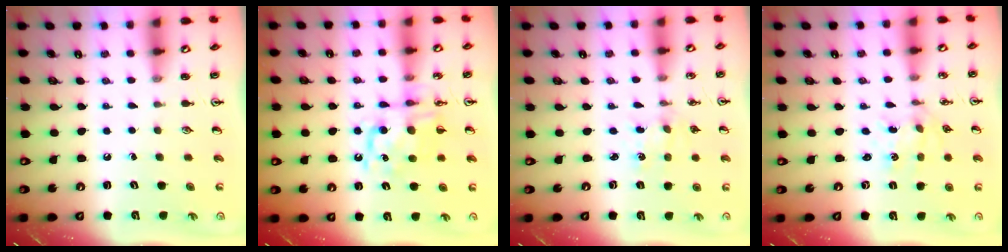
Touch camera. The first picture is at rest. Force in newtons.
{"total": 10.7, "press": 10.7, "slide": 0.4}
{"total": 0.9, "press": 0.9, "slide": 0.2}
{"total": 1.2, "press": 1.2, "slide": 0.2}